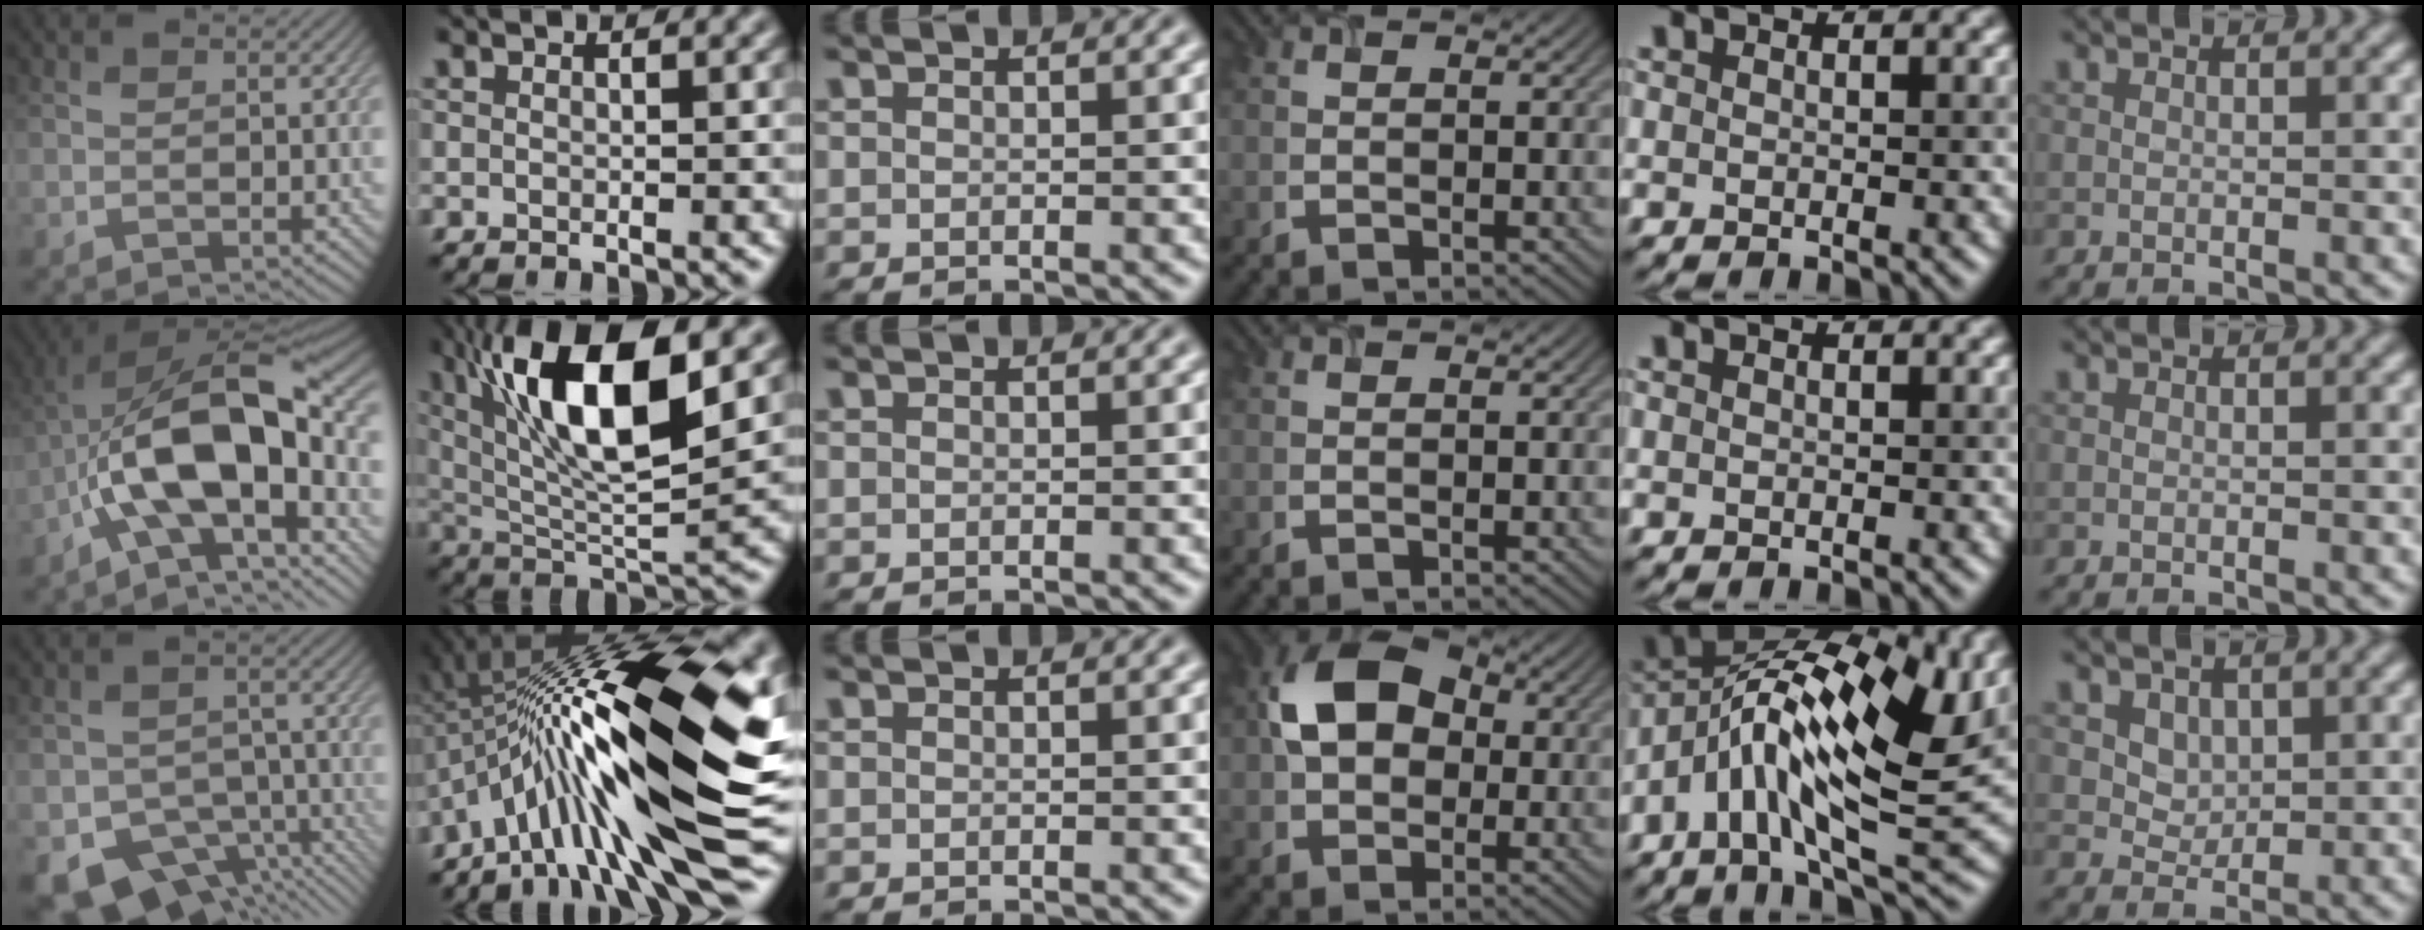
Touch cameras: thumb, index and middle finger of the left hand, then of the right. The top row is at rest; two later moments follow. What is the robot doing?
{"motion": "open", "object": "airpods case & airpods"}